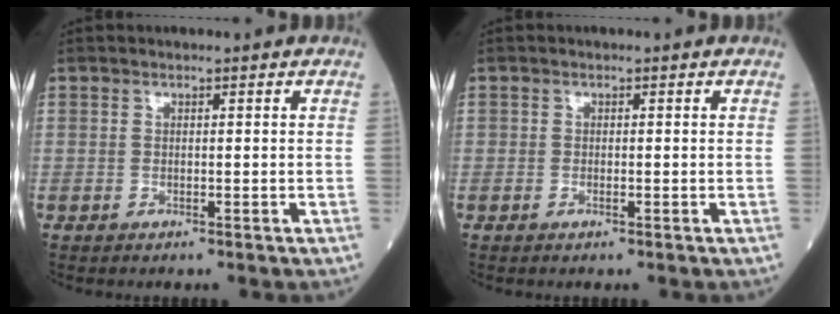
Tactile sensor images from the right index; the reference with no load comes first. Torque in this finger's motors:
{"motor_torque": [-0.11, 0.01, -0.05, -0.01]}